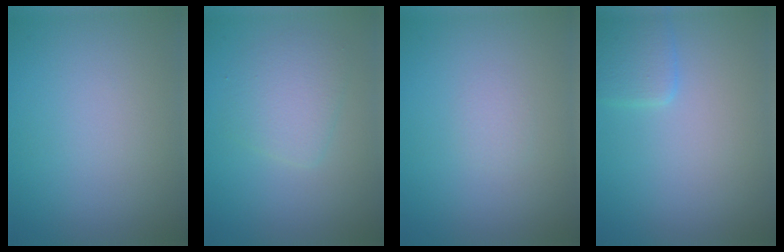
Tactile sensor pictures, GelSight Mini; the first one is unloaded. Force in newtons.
{"total": 2.8, "press": 2.8, "slide": 0.1}
{"total": 0.6, "press": 0.6, "slide": 0.1}
{"total": 2.1, "press": 2.1, "slide": 0.1}